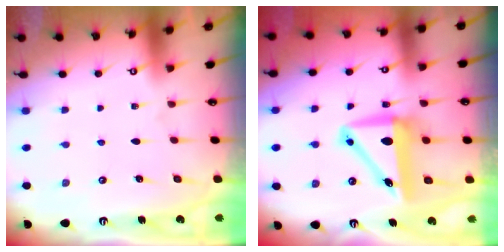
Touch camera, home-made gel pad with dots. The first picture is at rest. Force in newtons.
{"total": 9.1, "press": 8.9, "slide": 2.1}